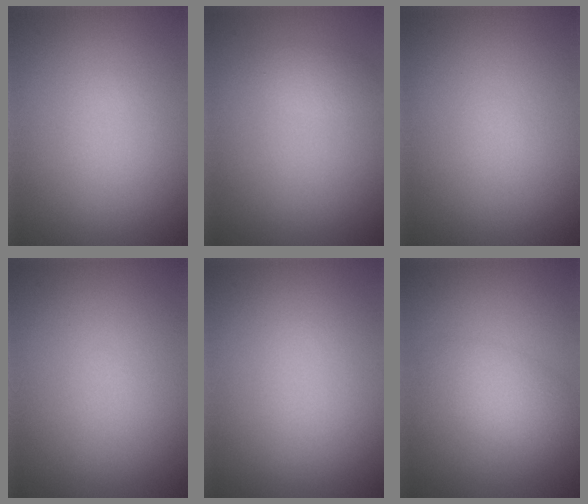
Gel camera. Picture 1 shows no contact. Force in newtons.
{"total": 1.2, "press": 1.2, "slide": 0.0}
{"total": 0.0}
{"total": 0.0}
{"total": 0.0}
{"total": 3.0, "press": 3.0, "slide": 0.2}